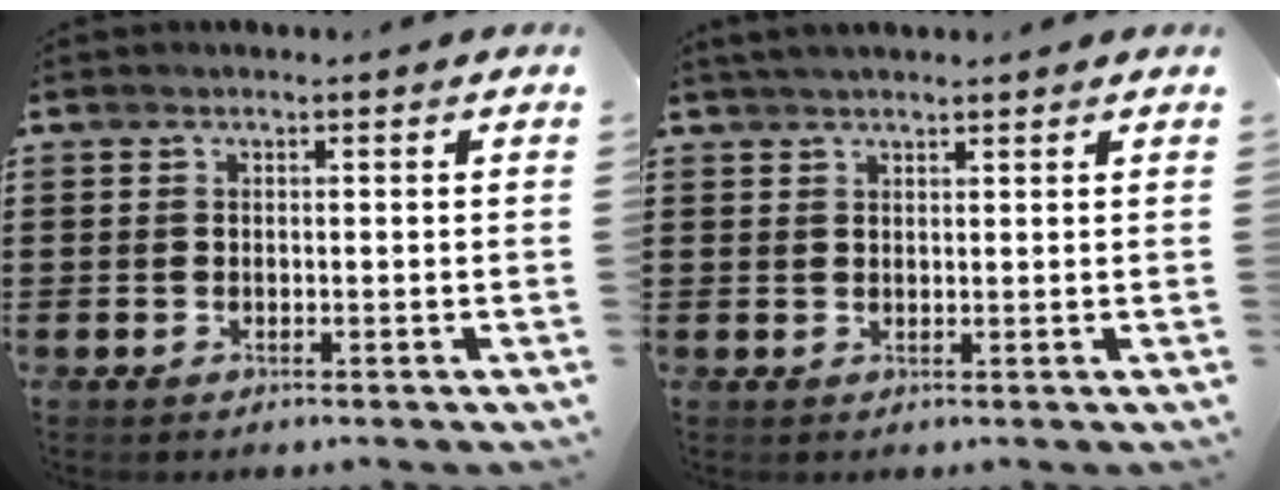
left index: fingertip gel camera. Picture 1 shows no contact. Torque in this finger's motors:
{"motor_torque": [1.09, -1.04, 0.28, 0.08]}